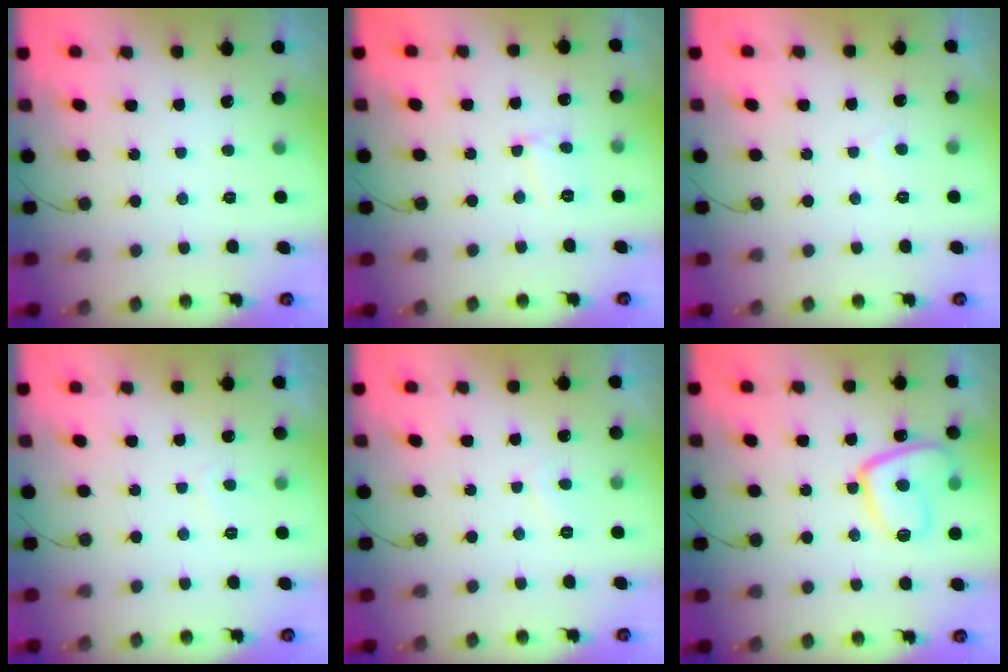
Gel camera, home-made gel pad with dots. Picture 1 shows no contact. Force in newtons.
{"total": 4.3, "press": 4.3, "slide": 0.4}
{"total": 2.9, "press": 2.9, "slide": 0.4}
{"total": 1.9, "press": 1.8, "slide": 0.6}
{"total": 2.7, "press": 2.6, "slide": 0.5}
{"total": 14.0, "press": 13.9, "slide": 1.3}